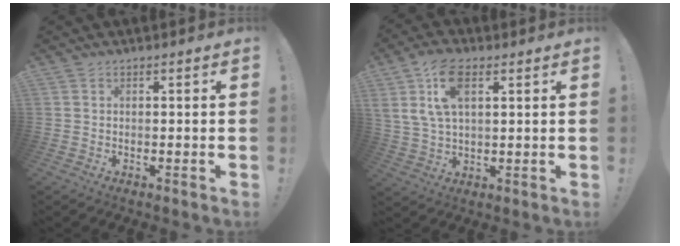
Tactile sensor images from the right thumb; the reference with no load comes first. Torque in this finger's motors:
{"motor_torque": [-0.57, 1.22, 0.42, 0.42, 0.21]}